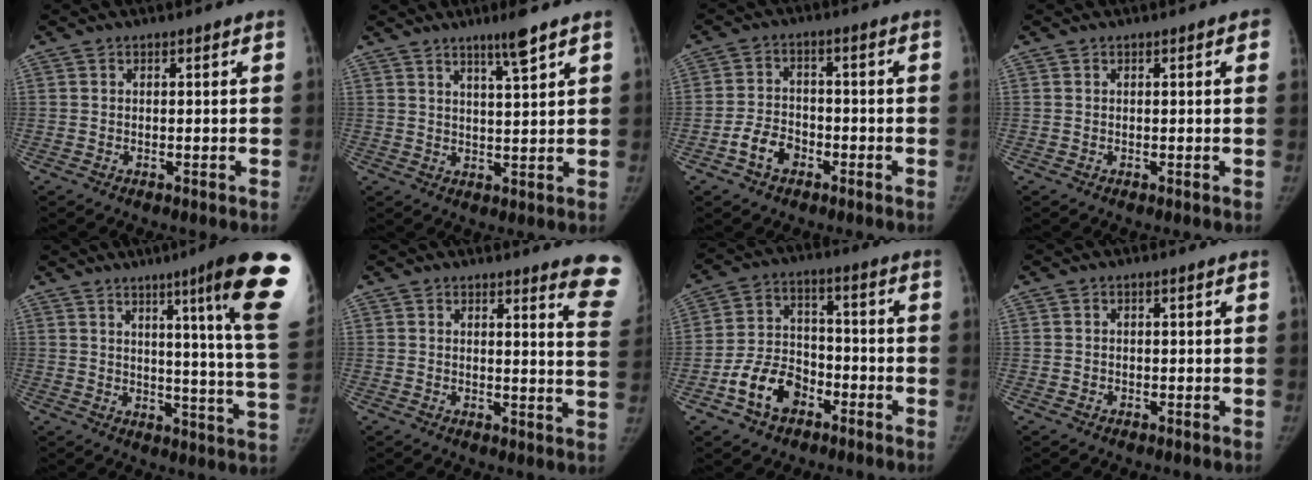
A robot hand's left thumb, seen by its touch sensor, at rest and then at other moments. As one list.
[{"total": 5.4, "force": [3.8, 0.1, 3.8], "torque": [-0.058, -0.026, 0.067]}, {"total": 5.7, "force": [-3.0, 4.0, 2.8], "torque": [-0.042, 0.027, -0.053]}, {"total": 1.7, "force": [0.6, 0.4, 1.5], "torque": [-0.015, 0.003, 0.005]}, {"total": 21.3, "force": [11.6, 0.1, 17.9], "torque": [-0.213, -0.069, 0.142]}, {"total": 9.6, "force": [8.3, 0.8, 4.9], "torque": [-0.030, -0.069, 0.069]}, {"total": 10.5, "force": [-5.3, 7.2, 5.5], "torque": [-0.079, 0.037, -0.093]}, {"total": 0.0}]